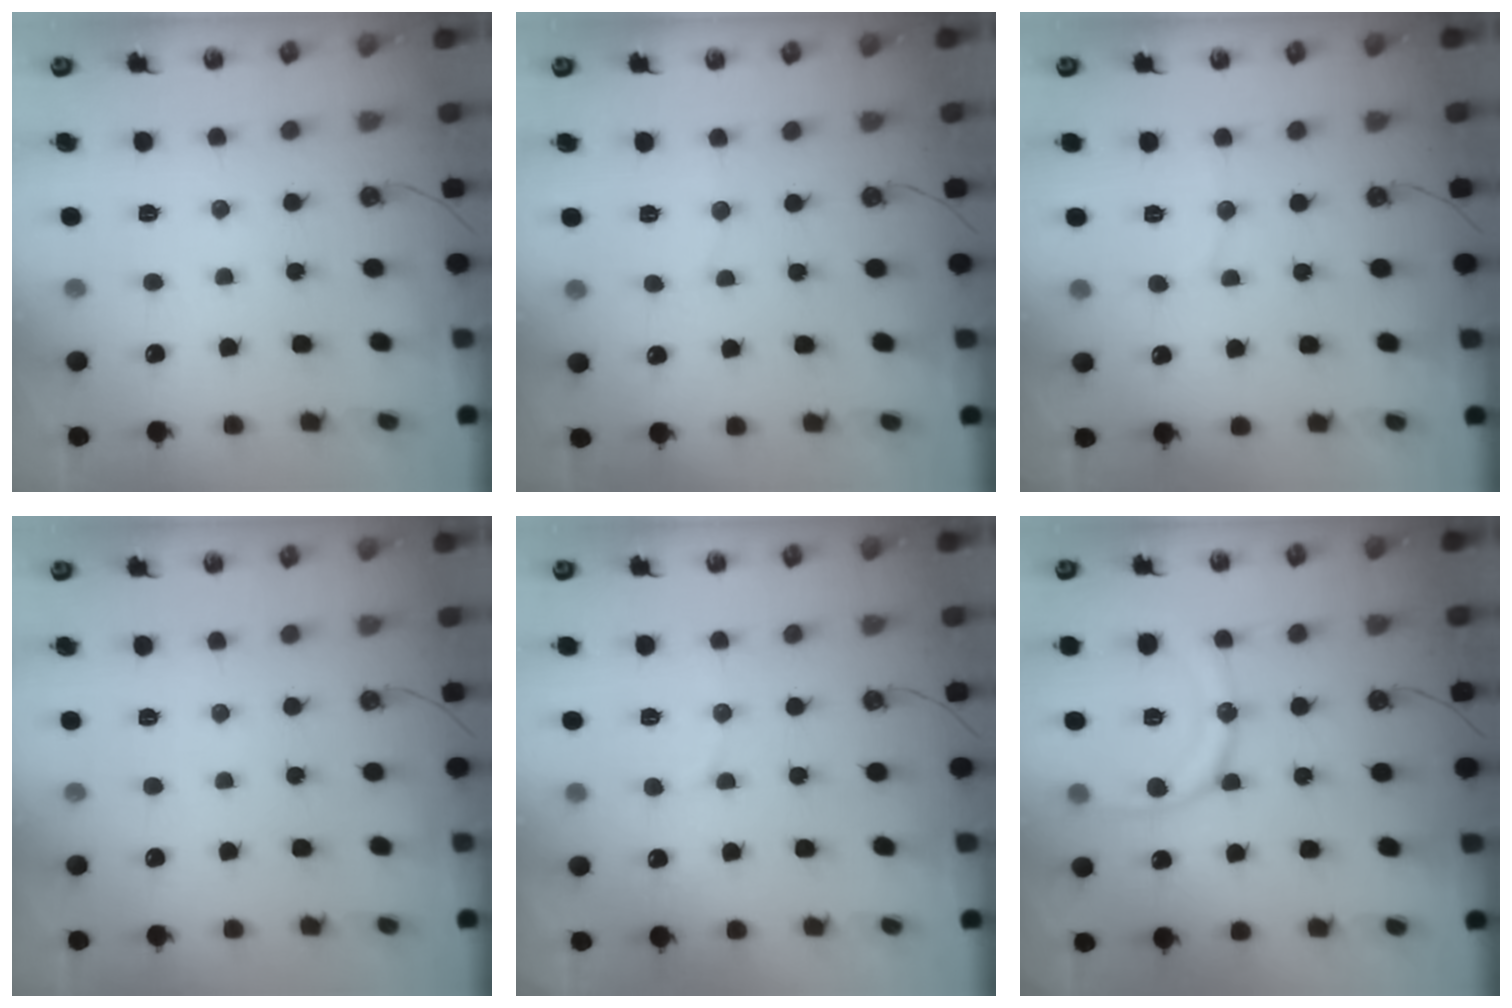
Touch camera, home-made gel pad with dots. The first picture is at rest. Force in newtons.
{"total": 3.1, "press": 3.1, "slide": 0.3}
{"total": 4.5, "press": 4.5, "slide": 0.6}
{"total": 0.0}
{"total": 5.1, "press": 4.9, "slide": 1.2}
{"total": 14.8, "press": 14.7, "slide": 1.5}